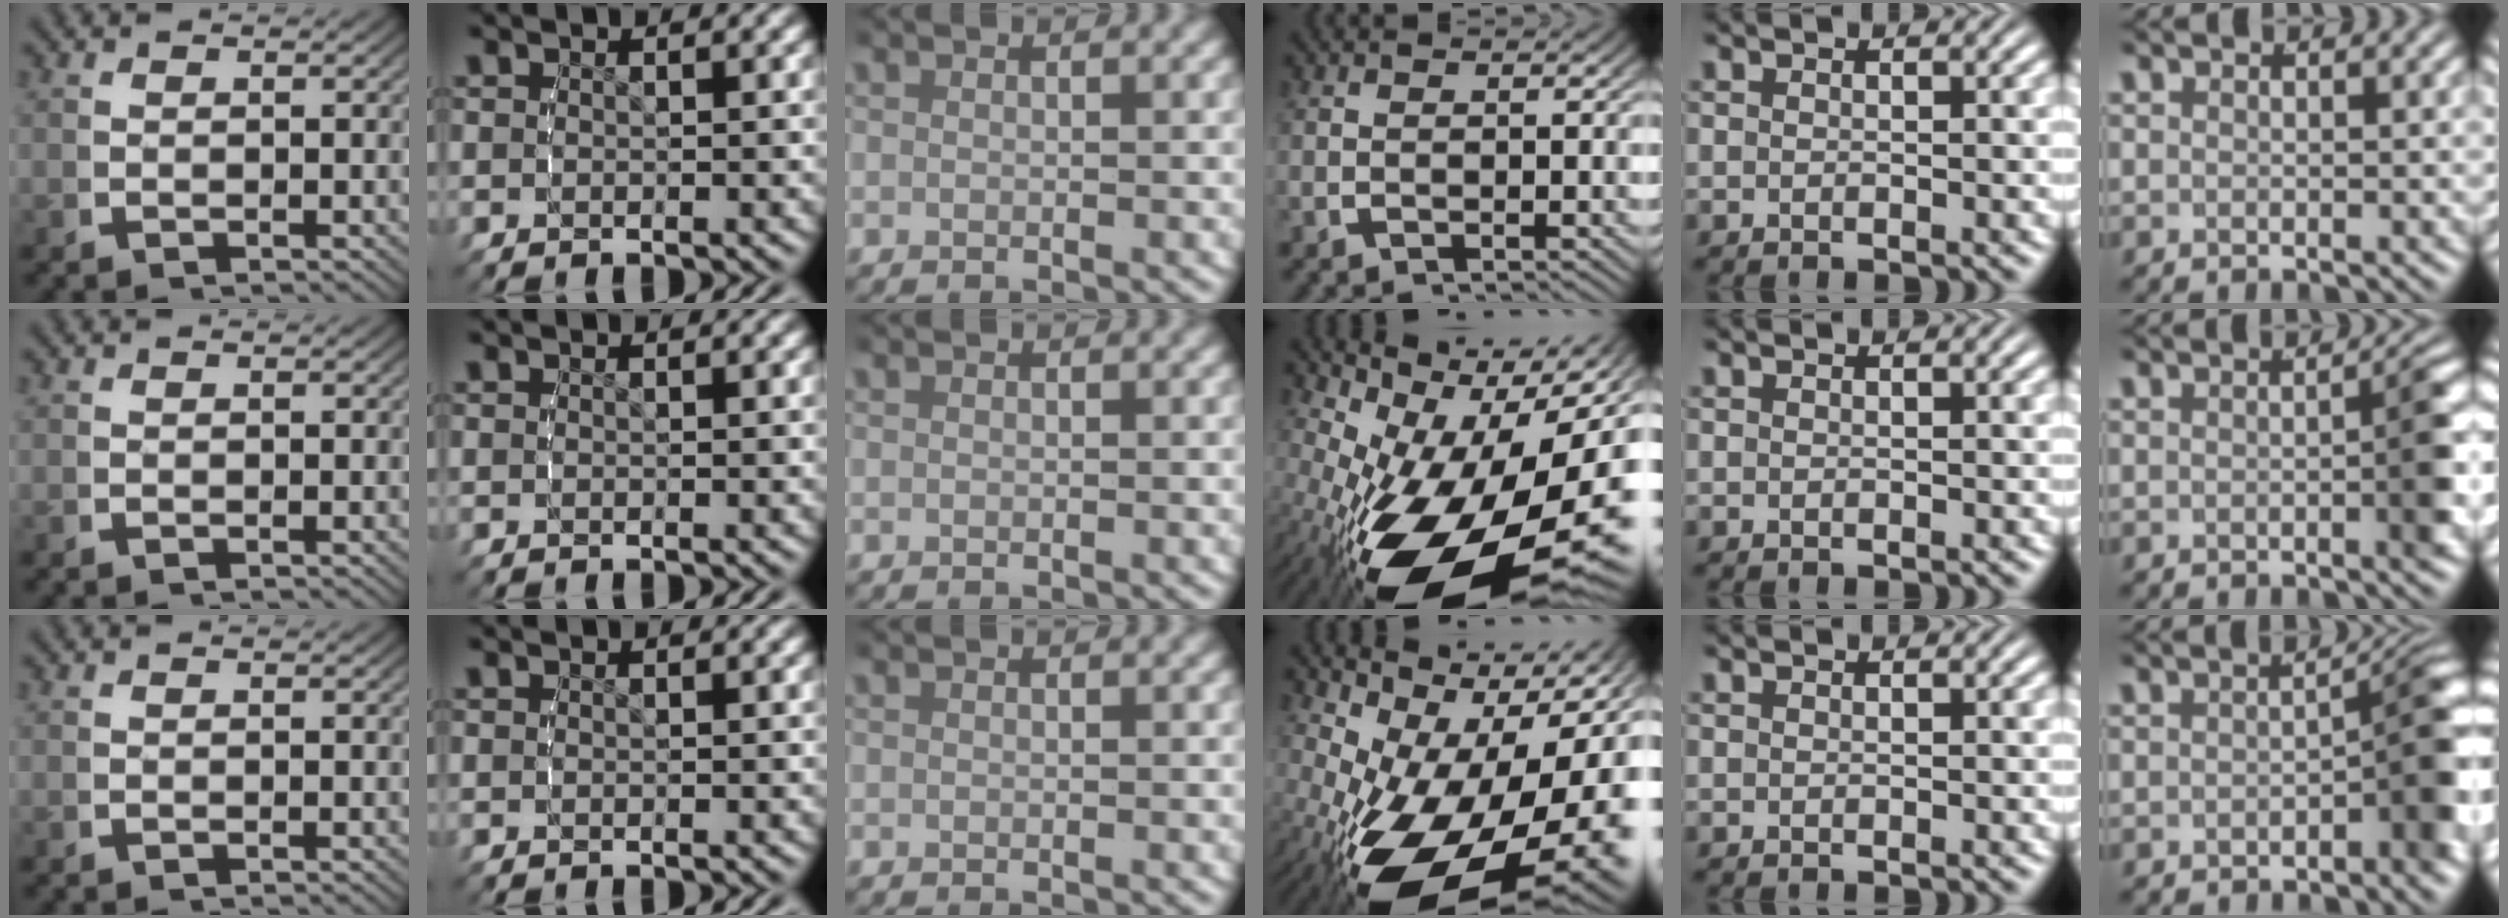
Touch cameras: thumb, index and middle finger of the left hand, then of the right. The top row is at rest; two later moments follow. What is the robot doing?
{"motion": "lift_and_place", "object": "button"}